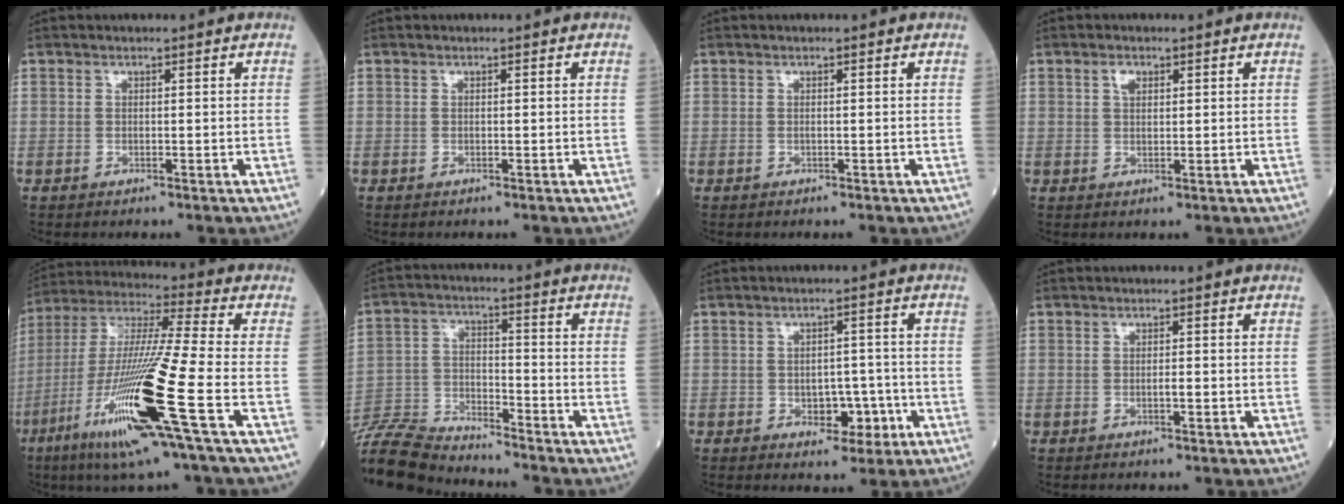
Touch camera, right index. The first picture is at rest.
{"total": 0.0}
{"total": 0.0}
{"total": 1.7, "force": [0.9, 0.9, 1.2], "torque": [-0.023, 0.002, 0.017]}
{"total": 21.1, "force": [-8.0, -0.2, 19.5], "torque": [-0.409, -0.037, -0.157]}
{"total": 10.9, "force": [-10.8, 0.7, 1.7], "torque": [-0.038, 0.001, -0.209]}
{"total": 4.9, "force": [-1.6, 3.0, 3.6], "torque": [-0.040, 0.008, -0.016]}
{"total": 0.9, "force": [-0.3, 0.1, 0.8], "torque": [-0.016, 0.000, -0.006]}